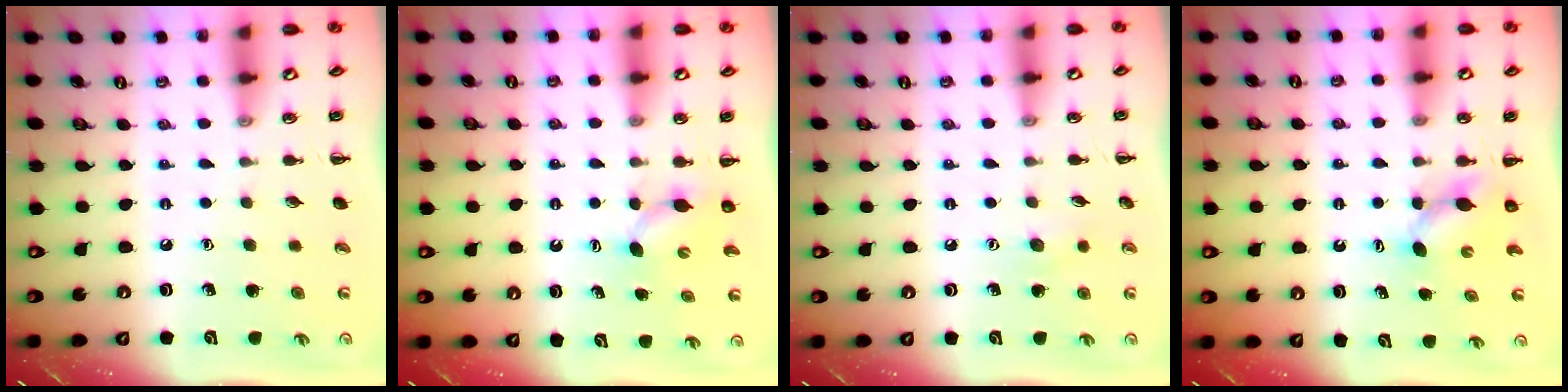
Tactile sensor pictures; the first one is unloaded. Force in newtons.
{"total": 3.6, "press": 3.5, "slide": 0.5}
{"total": 5.3, "press": 5.1, "slide": 1.4}
{"total": 4.0, "press": 3.9, "slide": 0.7}